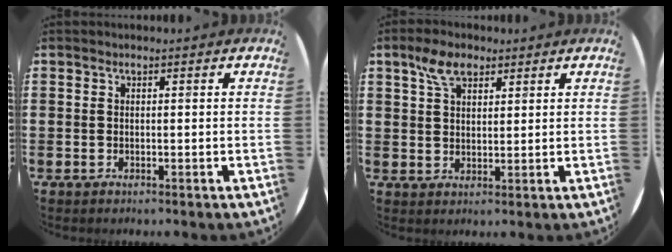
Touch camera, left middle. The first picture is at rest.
{"total": 4.9, "force": [3.2, 2.6, 2.7], "torque": [-0.053, 0.008, 0.057]}